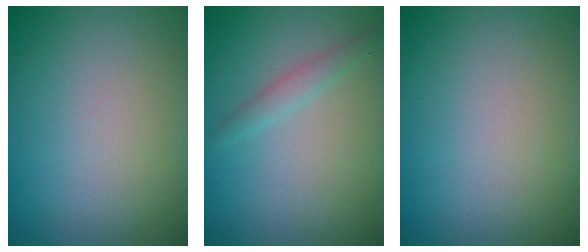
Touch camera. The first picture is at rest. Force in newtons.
{"total": 1.4, "press": 1.4, "slide": 0.0}
{"total": 0.0}